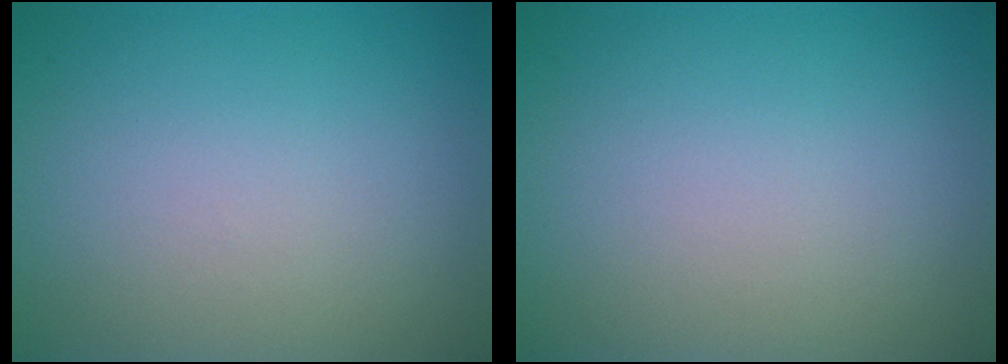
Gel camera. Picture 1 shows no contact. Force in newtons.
{"total": 0.0}